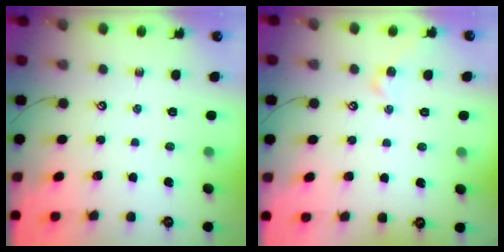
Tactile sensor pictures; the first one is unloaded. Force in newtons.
{"total": 1.9, "press": 1.8, "slide": 0.5}